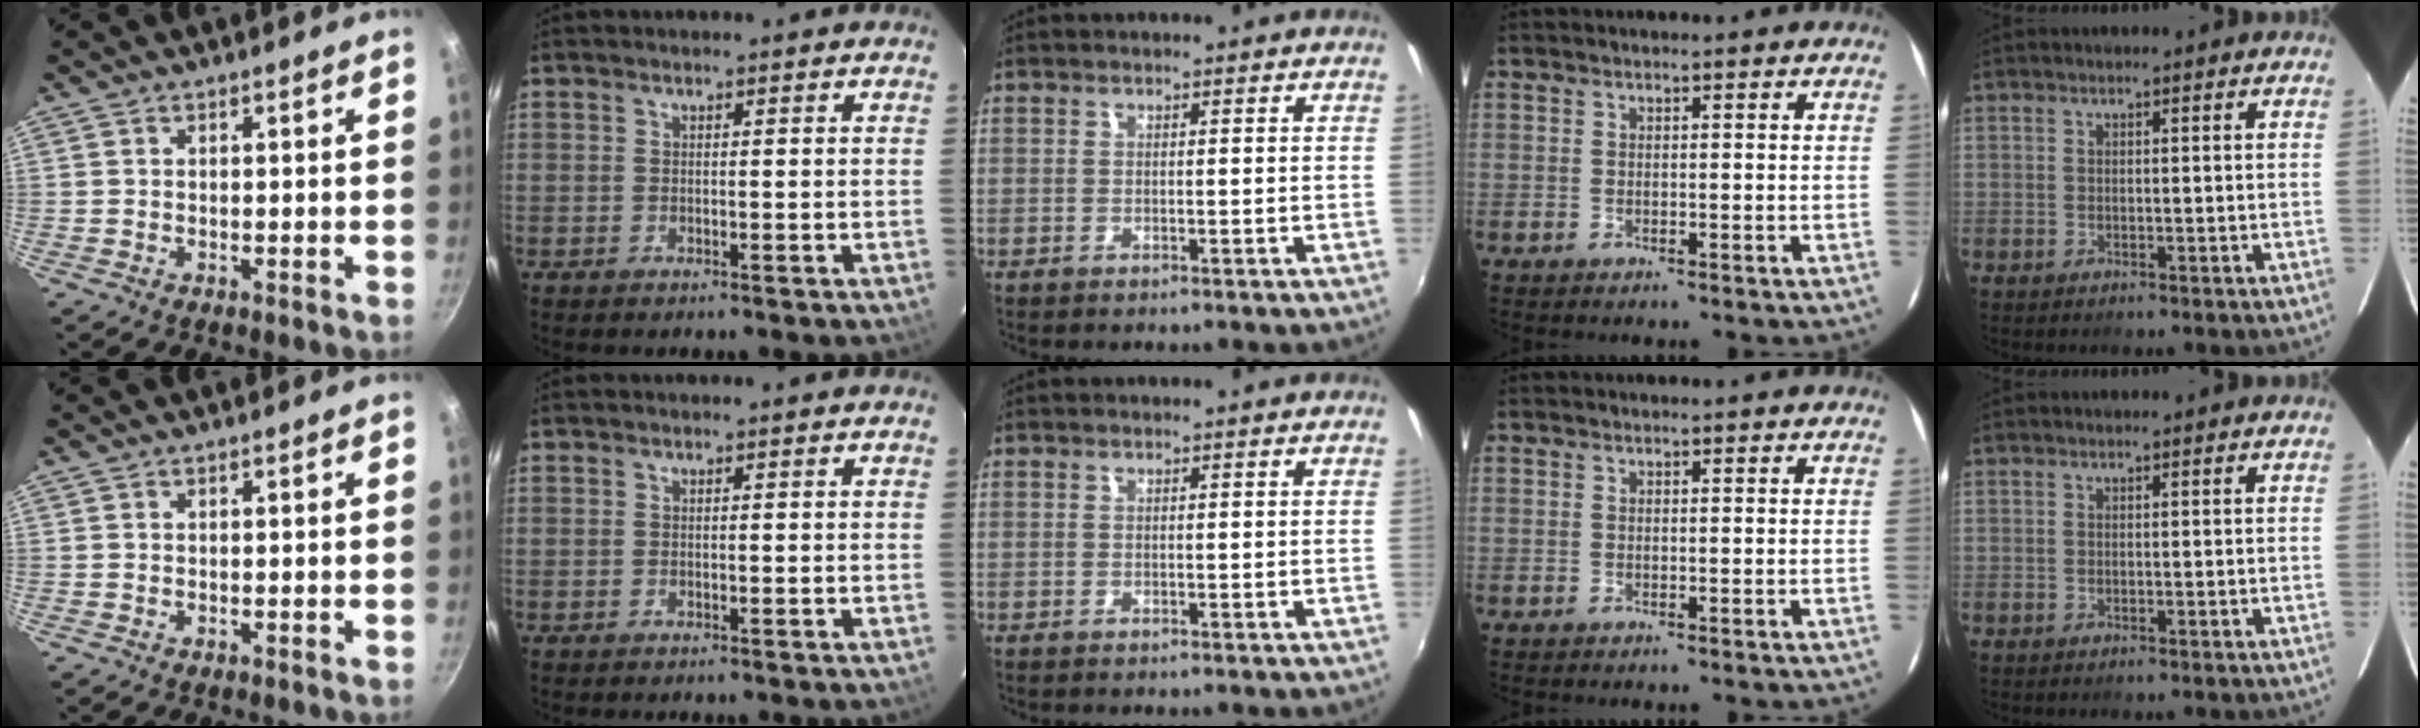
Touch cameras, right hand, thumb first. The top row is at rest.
{}